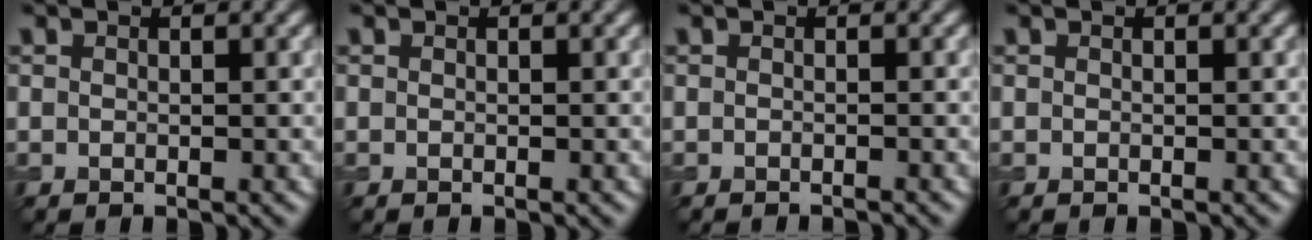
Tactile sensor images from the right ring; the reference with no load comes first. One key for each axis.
{"total": 0.0}
{"total": 1.1, "fx": -1.1, "fy": 0.1, "fz": 0.3, "tx": 0.003, "ty": -0.004, "tz": -0.018}
{"total": 0.0}